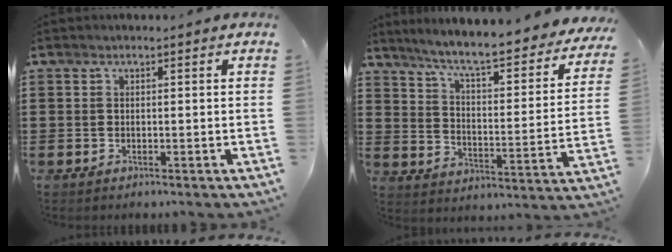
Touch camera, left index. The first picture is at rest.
{"total": 6.7, "force": [5.8, -0.1, 3.3], "torque": [-0.087, -0.045, 0.092]}